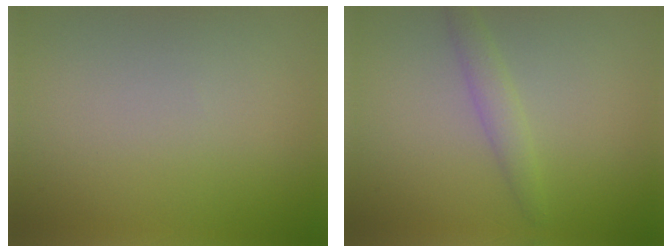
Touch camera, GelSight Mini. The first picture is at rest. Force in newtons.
{"total": 1.7, "press": 1.7, "slide": 0.1}